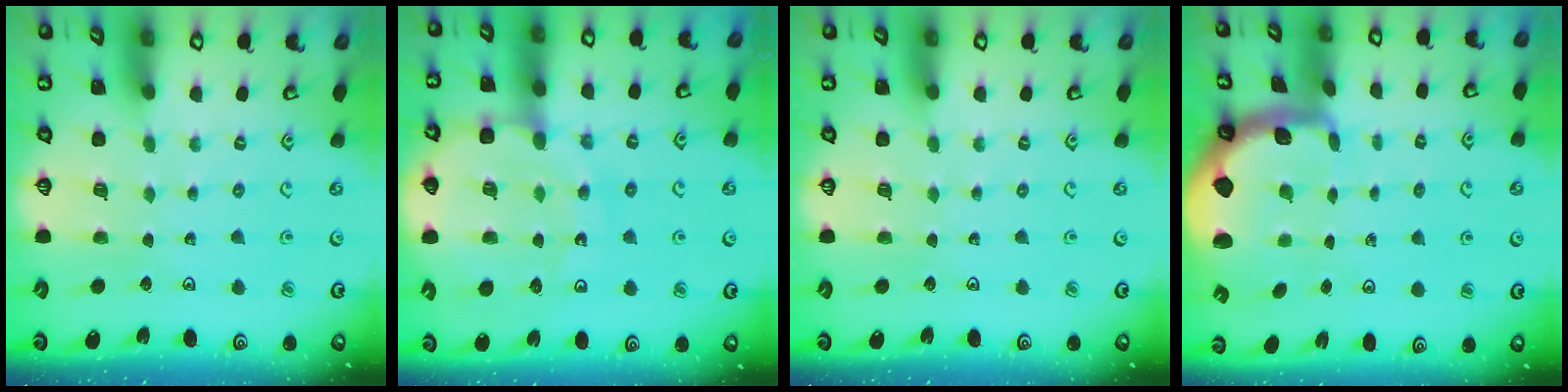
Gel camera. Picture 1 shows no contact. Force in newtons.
{"total": 16.4, "press": 16.1, "slide": 3.3}
{"total": 0.0}
{"total": 1.7, "press": 1.7, "slide": 0.3}